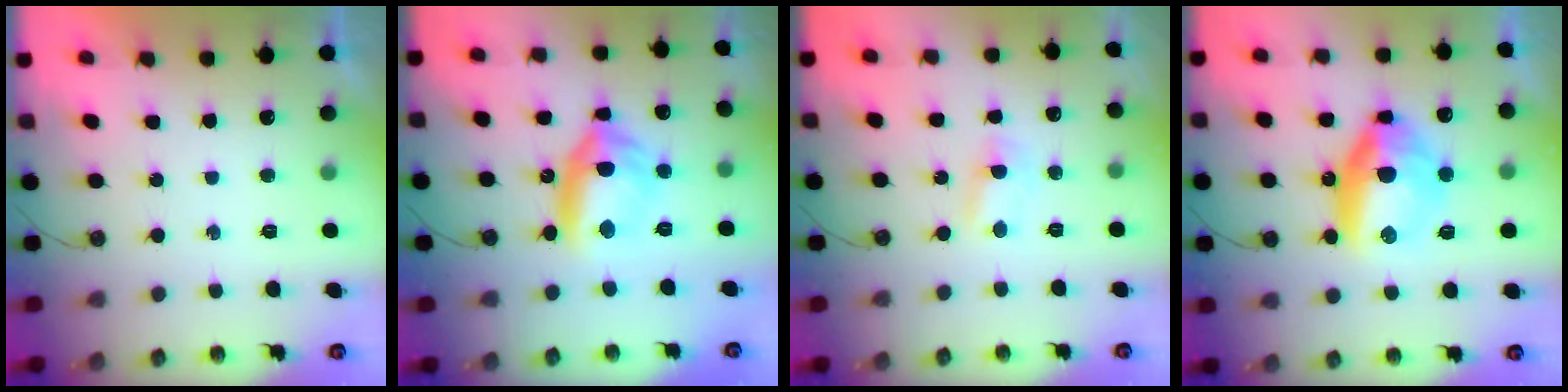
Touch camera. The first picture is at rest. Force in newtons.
{"total": 11.4, "press": 11.4, "slide": 1.3}
{"total": 3.1, "press": 3.1, "slide": 0.4}
{"total": 13.0, "press": 12.8, "slide": 2.0}